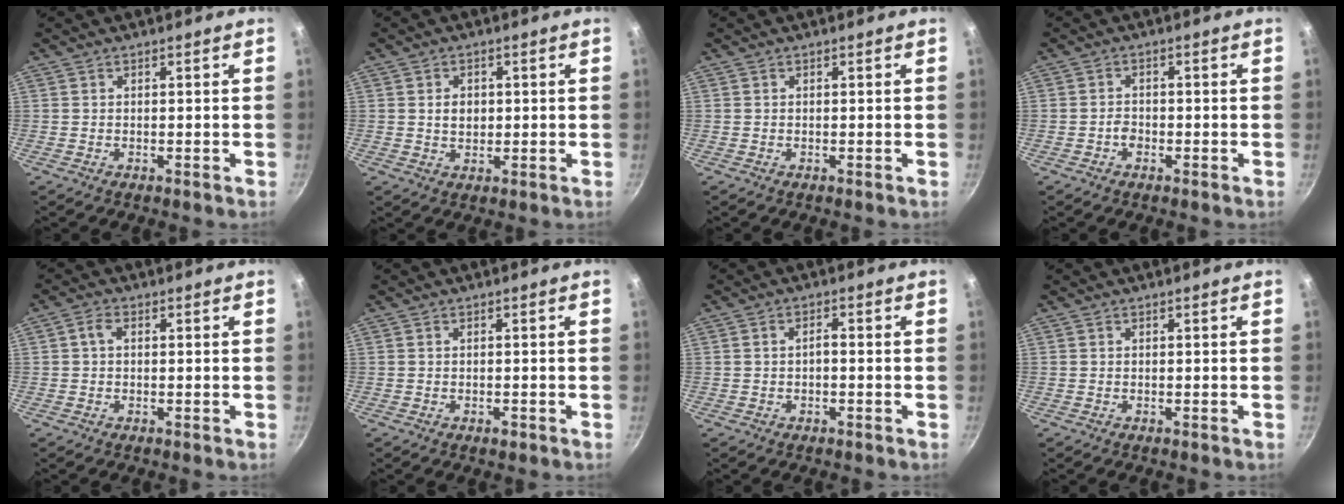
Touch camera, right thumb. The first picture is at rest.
{"total": 3.4, "force": [0.5, 2.7, 2.0], "torque": [-0.018, -0.001, 0.008]}
{"total": 0.0}
{"total": 1.8, "force": [-0.8, 1.3, 0.8], "torque": [-0.007, 0.013, -0.014]}
{"total": 2.3, "force": [0.3, 1.7, 1.6], "torque": [-0.030, 0.008, 0.002]}
{"total": 1.1, "force": [-0.5, 0.6, 0.8], "torque": [-0.010, 0.002, -0.008]}
{"total": 2.0, "force": [-0.4, 1.1, 1.6], "torque": [-0.022, 0.017, -0.006]}
{"total": 0.0}